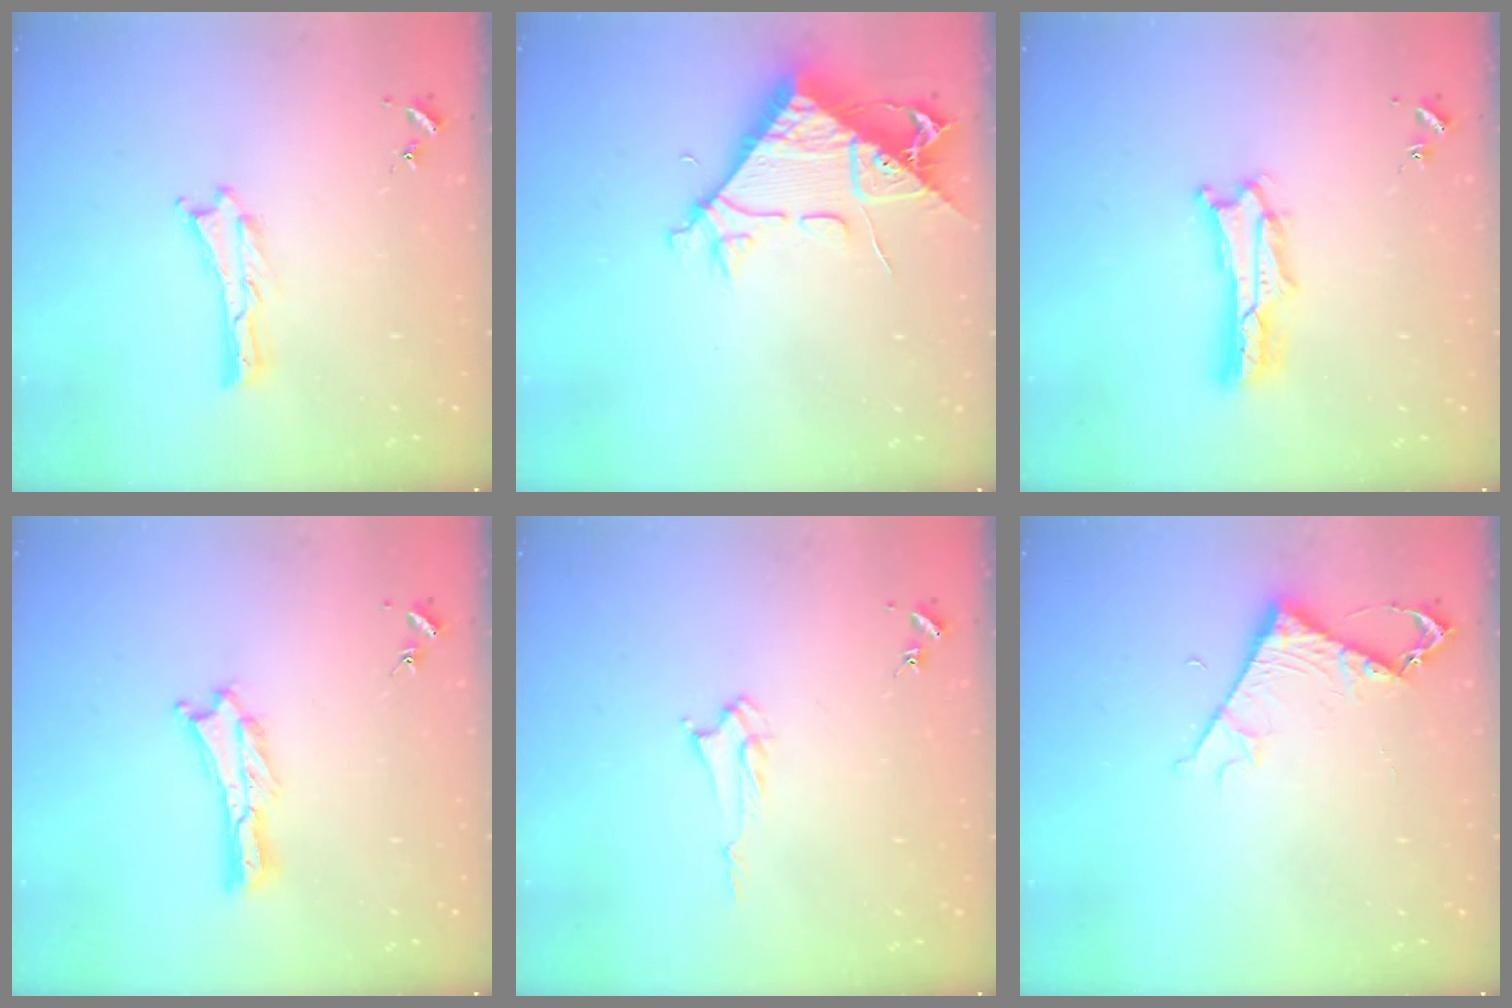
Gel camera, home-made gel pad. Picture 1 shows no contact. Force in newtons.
{"total": 8.7, "press": 8.6, "slide": 1.0}
{"total": 2.7, "press": 2.7, "slide": 0.4}
{"total": 0.7, "press": 0.7, "slide": 0.2}
{"total": 2.4, "press": 2.4, "slide": 0.3}
{"total": 5.3, "press": 5.2, "slide": 0.5}